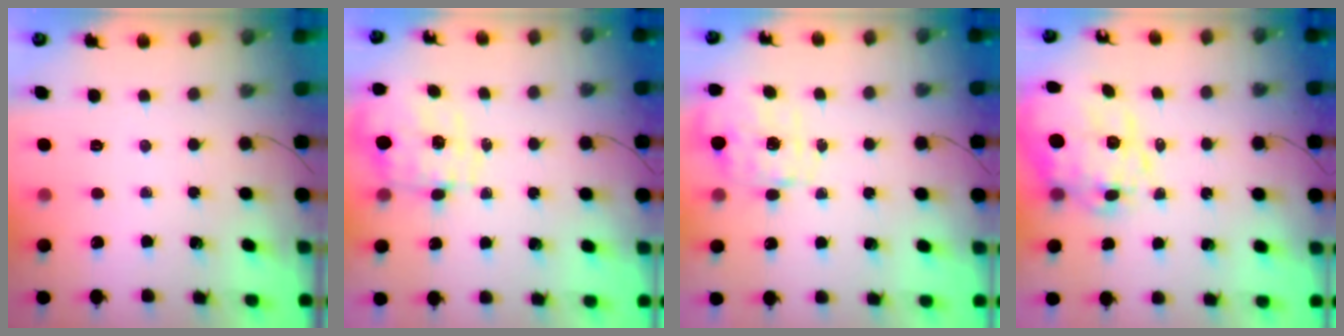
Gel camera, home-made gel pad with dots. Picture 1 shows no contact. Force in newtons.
{"total": 1.5, "press": 1.5, "slide": 0.4}
{"total": 2.8, "press": 2.7, "slide": 0.9}
{"total": 16.6, "press": 16.2, "slide": 3.6}